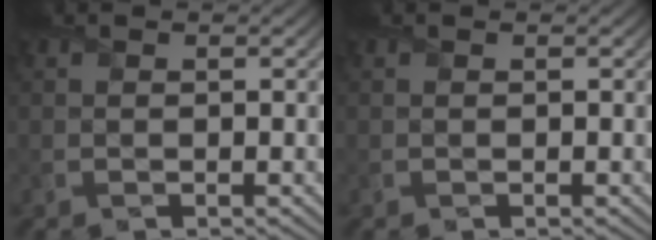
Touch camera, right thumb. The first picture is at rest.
{"total": 0.0}